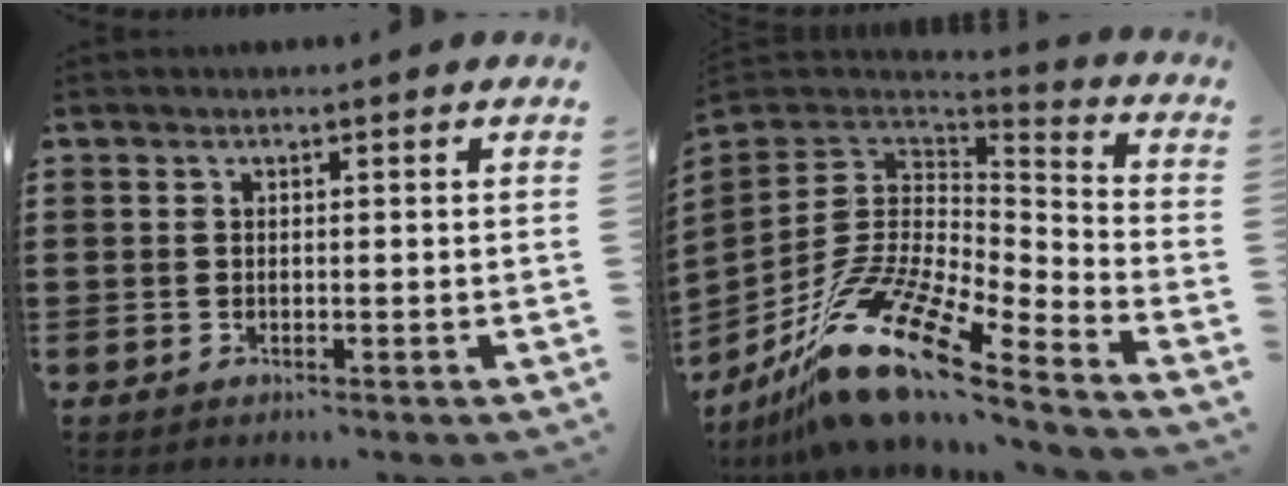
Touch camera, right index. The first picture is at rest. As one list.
[{"total": 17.0, "force": [-11.4, 4.7, 11.7], "torque": [-0.249, 0.025, -0.211]}]